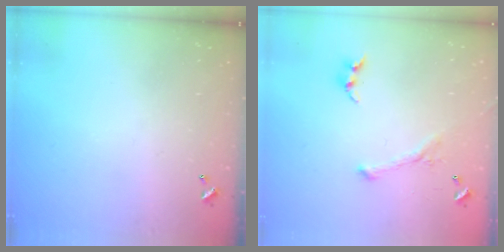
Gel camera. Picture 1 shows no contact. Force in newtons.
{"total": 2.8, "press": 2.6, "slide": 0.9}